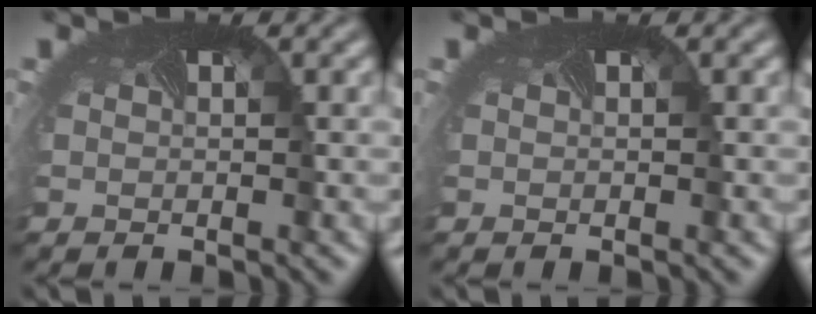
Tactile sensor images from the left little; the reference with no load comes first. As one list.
[{"total": 0.0}]